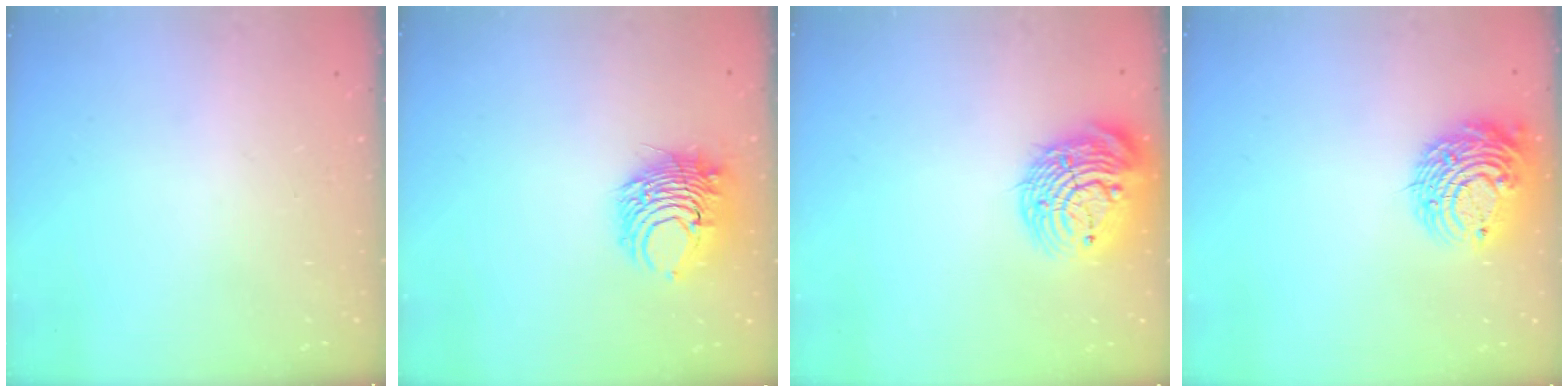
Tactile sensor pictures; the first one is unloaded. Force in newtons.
{"total": 8.4, "press": 8.3, "slide": 1.2}
{"total": 17.4, "press": 17.3, "slide": 1.8}
{"total": 12.1, "press": 12.1, "slide": 1.0}